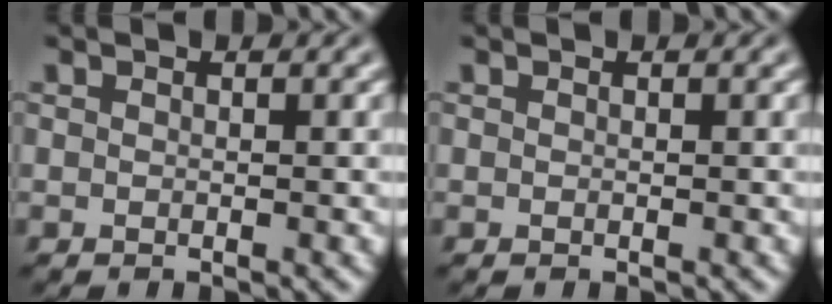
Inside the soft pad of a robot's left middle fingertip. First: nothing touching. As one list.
[{"total": 0.0}]